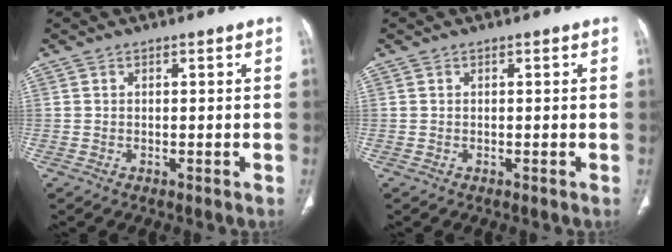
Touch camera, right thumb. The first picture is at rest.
{"total": 0.0}